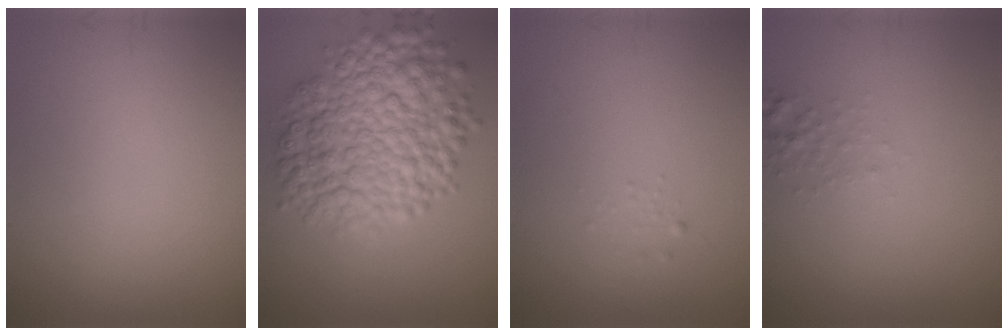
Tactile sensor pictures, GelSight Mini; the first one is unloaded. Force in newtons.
{"total": 10.2, "press": 10.2, "slide": 0.2}
{"total": 0.6, "press": 0.6, "slide": 0.0}
{"total": 0.9, "press": 0.9, "slide": 0.1}